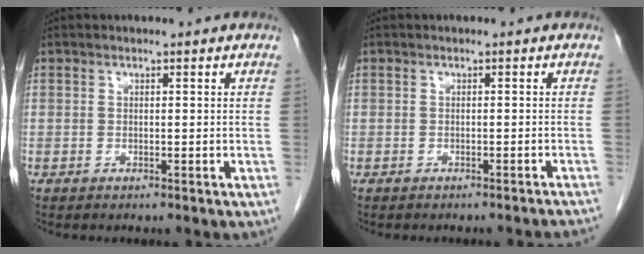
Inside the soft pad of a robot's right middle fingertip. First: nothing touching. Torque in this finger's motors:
{"motor_torque": [0.06, -0.05, 0.00, 0.00]}